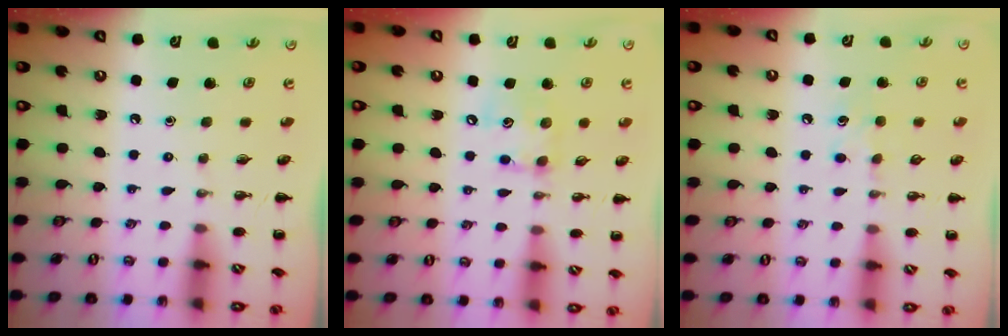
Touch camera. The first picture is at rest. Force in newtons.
{"total": 8.7, "press": 8.7, "slide": 0.9}
{"total": 4.9, "press": 4.6, "slide": 1.5}